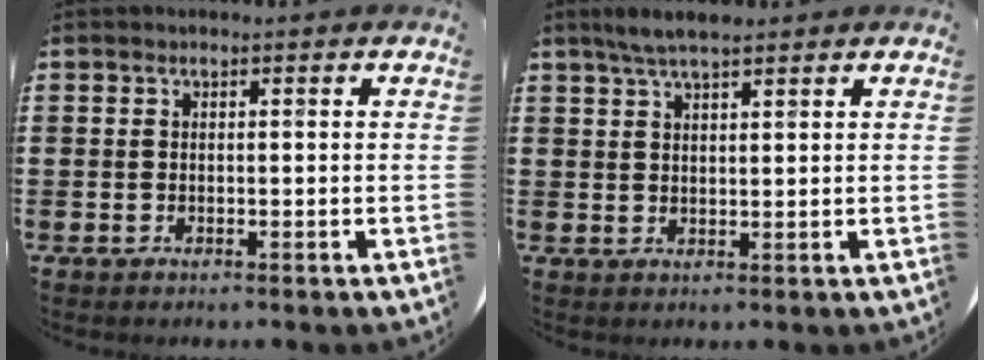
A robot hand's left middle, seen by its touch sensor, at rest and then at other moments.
{"total": 3.7, "force": [3.0, 0.7, 2.1], "torque": [-0.047, 0.005, 0.055]}